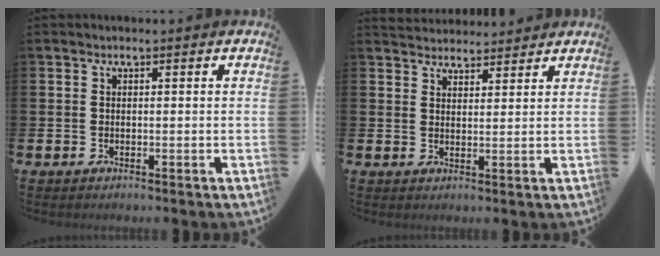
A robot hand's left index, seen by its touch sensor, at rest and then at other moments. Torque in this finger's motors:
{"motor_torque": [0.36, -1.78, 0.00, 0.01]}